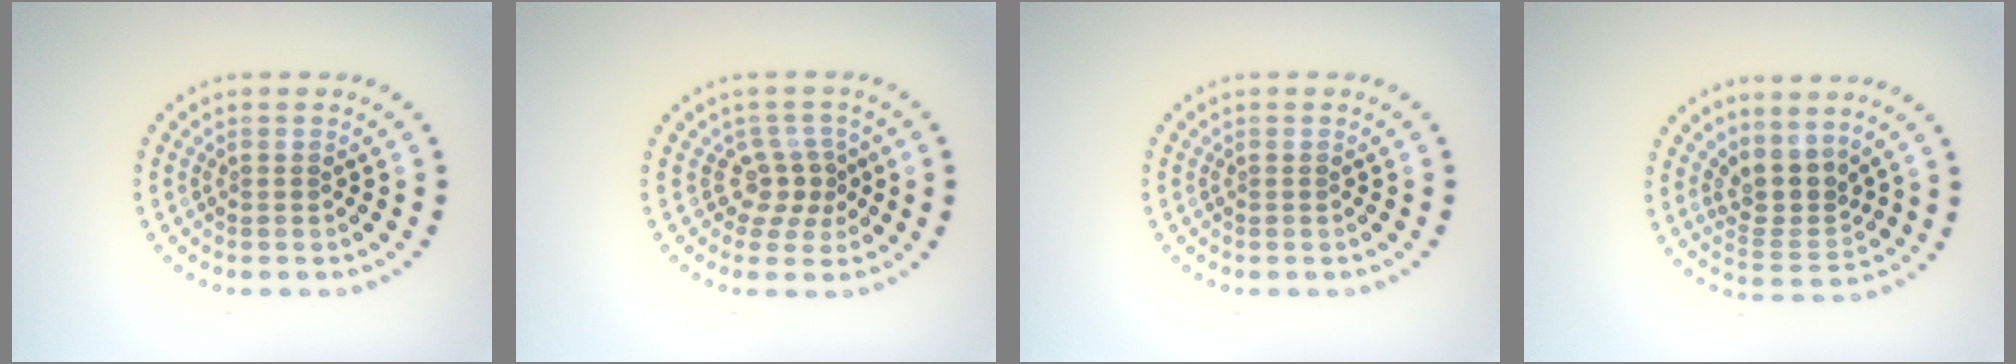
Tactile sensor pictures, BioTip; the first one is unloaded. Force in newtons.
{"total": 2.5, "press": 1.7, "slide": 1.8}
{"total": 0.0}
{"total": 3.3, "press": 2.5, "slide": 2.1}